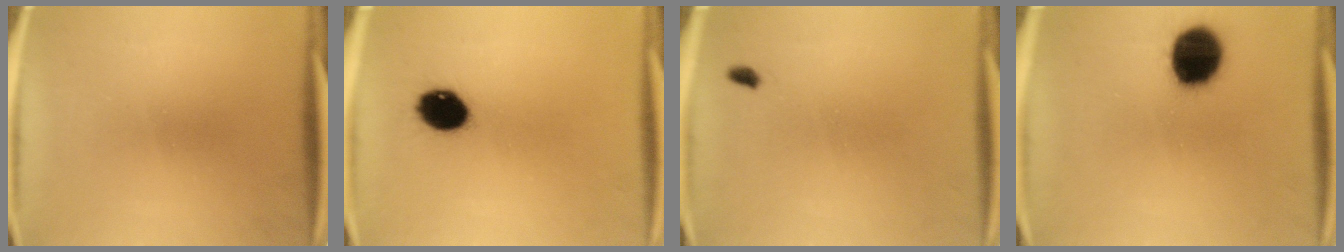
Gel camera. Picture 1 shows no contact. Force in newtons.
{"total": 9.1}
{"total": 1.1}
{"total": 15.1}